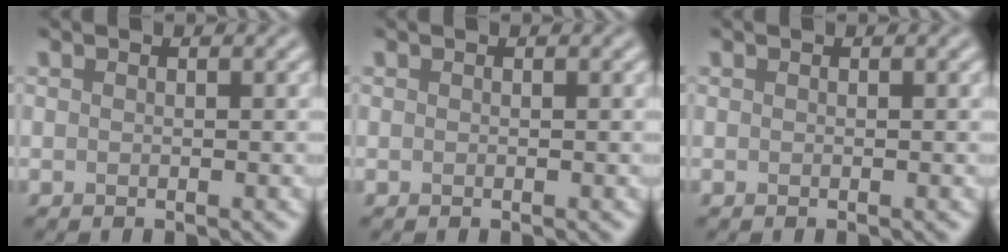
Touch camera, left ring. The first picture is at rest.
{"total": 0.0}
{"total": 0.0}